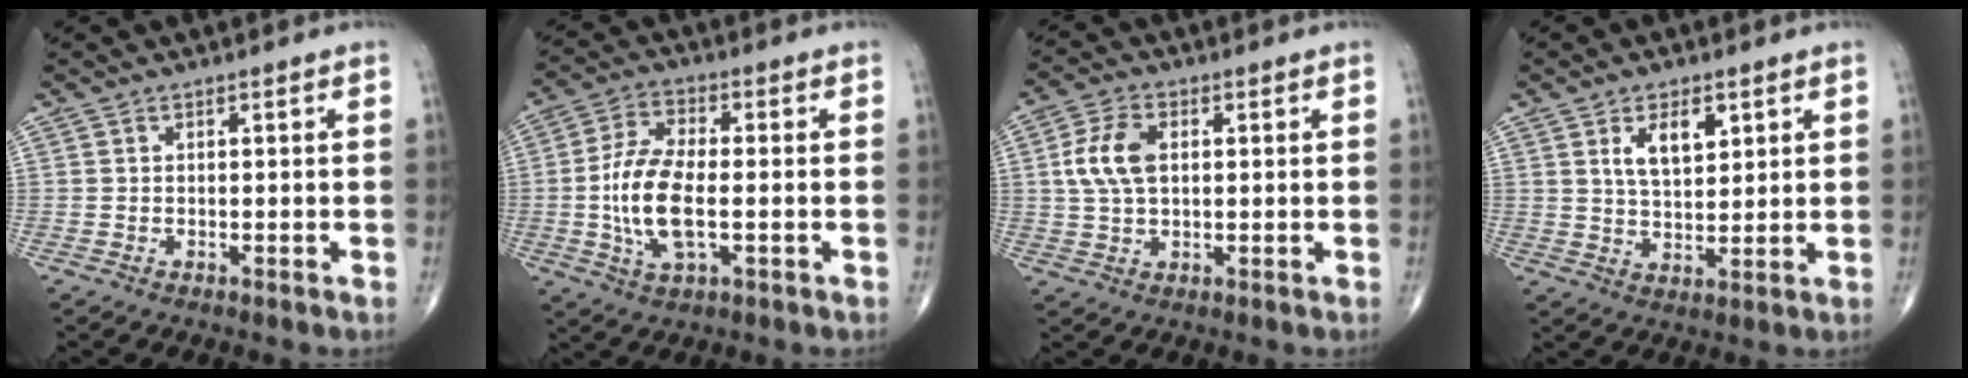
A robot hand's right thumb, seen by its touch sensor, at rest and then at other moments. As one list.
[{"total": 12.2, "force": [-1.7, 5.2, 10.9], "torque": [-0.226, 0.007, -0.034]}, {"total": 7.6, "force": [1.2, 4.6, 6.0], "torque": [-0.122, 0.008, 0.023]}, {"total": 6.7, "force": [2.8, 3.5, 5.0], "torque": [-0.071, -0.020, 0.054]}]